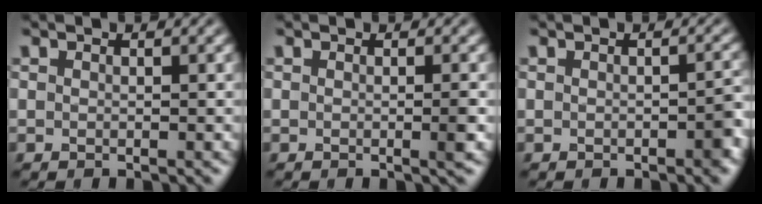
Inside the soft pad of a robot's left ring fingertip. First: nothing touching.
{"total": 1.2, "force": [-0.2, 0.1, 1.2], "torque": [-0.015, -0.003, -0.005]}
{"total": 1.5, "force": [-0.7, 0.5, 1.2], "torque": [-0.017, 0.002, -0.007]}